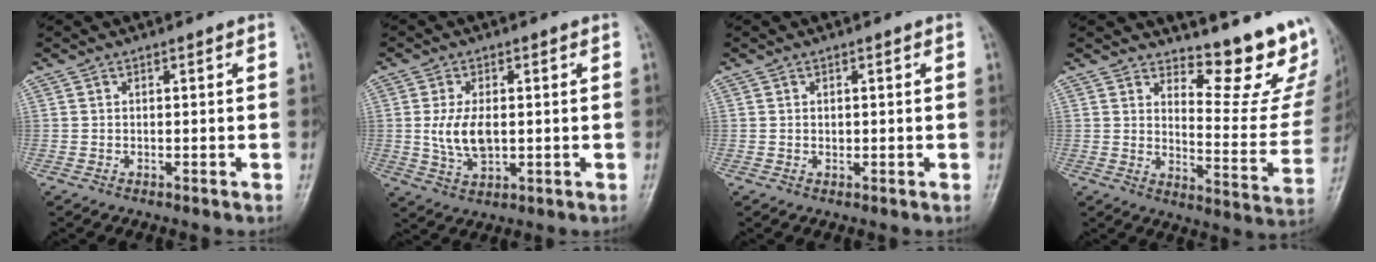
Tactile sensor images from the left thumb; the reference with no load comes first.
{"total": 7.1, "force": [0.2, 4.0, 5.9], "torque": [-0.116, -0.006, 0.007]}
{"total": 0.8, "force": [0.1, 0.6, 0.4], "torque": [-0.006, 0.000, 0.003]}
{"total": 14.9, "force": [12.0, 4.3, 7.7], "torque": [-0.055, -0.129, 0.154]}